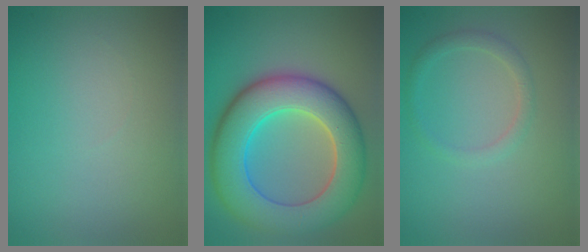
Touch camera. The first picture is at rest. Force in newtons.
{"total": 10.4, "press": 10.4, "slide": 0.4}
{"total": 1.4, "press": 1.4, "slide": 0.1}